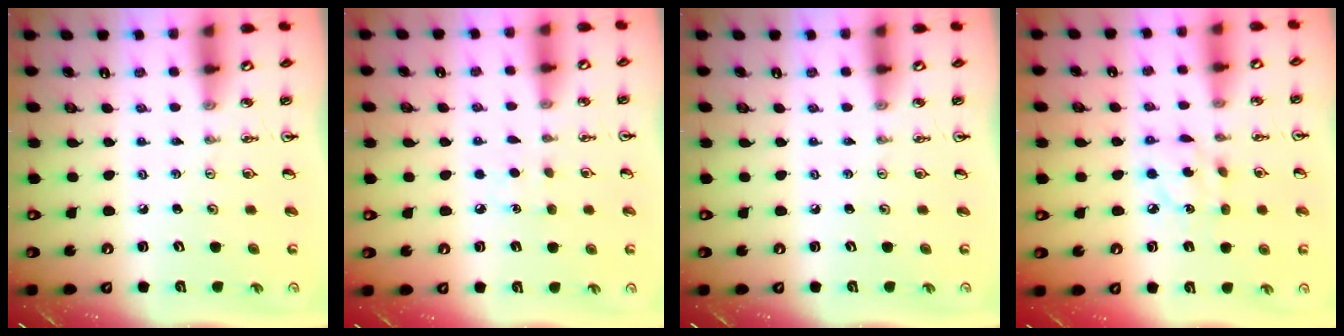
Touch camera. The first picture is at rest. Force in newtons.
{"total": 5.4, "press": 5.4, "slide": 0.5}
{"total": 0.0}
{"total": 6.7, "press": 6.7, "slide": 0.1}